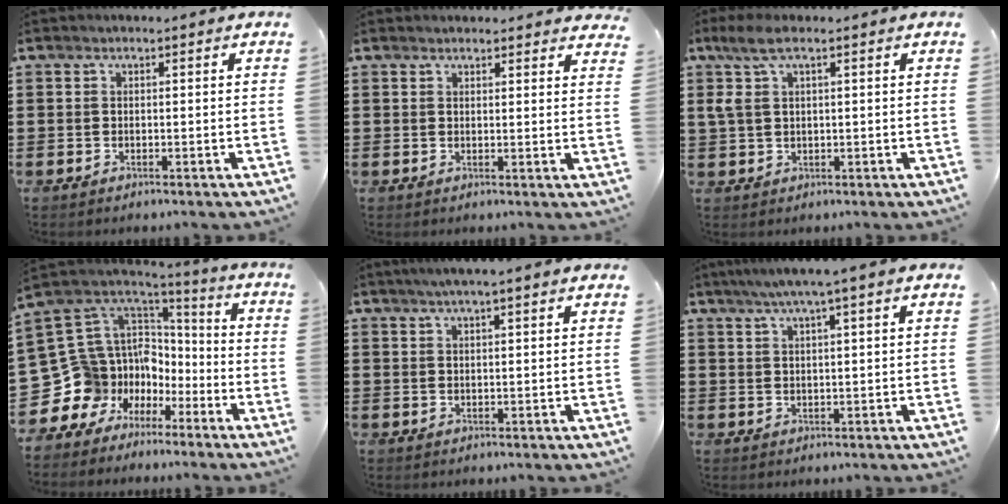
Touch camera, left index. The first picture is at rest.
{"total": 1.9, "force": [1.8, 0.3, 0.3], "torque": [-0.001, -0.002, 0.034]}
{"total": 5.2, "force": [1.7, 1.9, 4.6], "torque": [-0.112, 0.000, 0.024]}
{"total": 11.3, "force": [-3.3, 10.6, 1.6], "torque": [-0.103, -0.033, -0.038]}
{"total": 2.7, "force": [2.2, -0.1, 1.6], "torque": [-0.037, 0.001, 0.040]}
{"total": 3.9, "force": [2.6, -0.4, 2.8], "torque": [-0.061, -0.002, 0.044]}